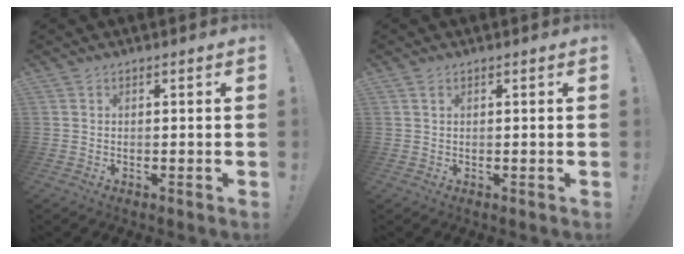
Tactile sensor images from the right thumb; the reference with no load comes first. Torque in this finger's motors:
{"motor_torque": [-0.20, -0.28, -0.32, -0.11, 0.03]}